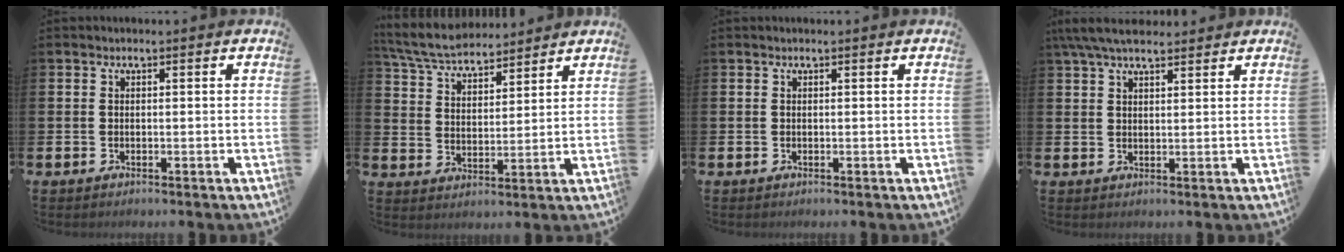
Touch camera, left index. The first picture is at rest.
{"total": 6.3, "force": [6.1, 1.4, 1.2], "torque": [-0.050, -0.030, 0.109]}
{"total": 0.0}
{"total": 5.9, "force": [5.0, 1.8, 2.5], "torque": [-0.058, -0.014, 0.093]}